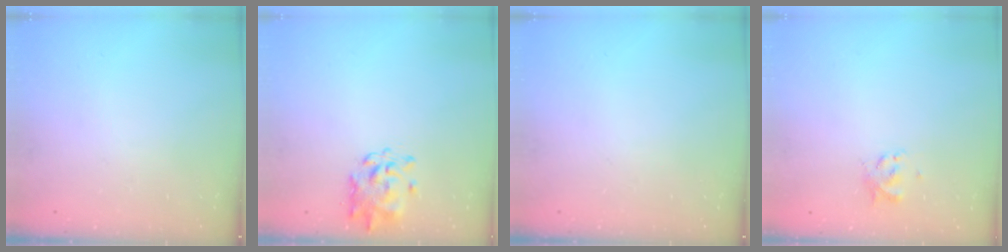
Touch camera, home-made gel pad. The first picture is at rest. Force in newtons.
{"total": 1.2, "press": 1.2, "slide": 0.1}
{"total": 0.0}
{"total": 2.8, "press": 2.8, "slide": 0.6}